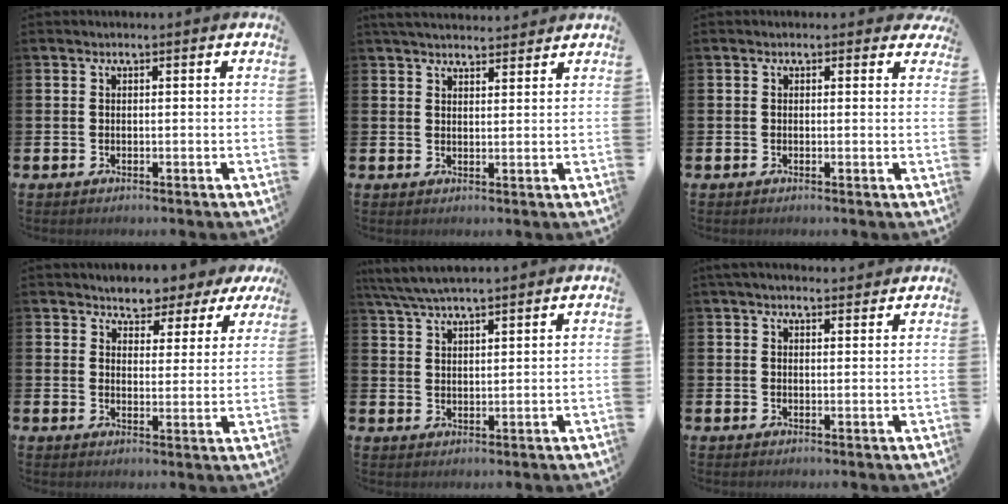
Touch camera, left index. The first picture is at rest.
{"total": 3.5, "force": [3.4, 0.6, 0.5], "torque": [-0.010, -0.015, 0.062]}
{"total": 0.7, "force": [0.3, 0.6, 0.3], "torque": [-0.003, 0.009, 0.002]}
{"total": 3.5, "force": [3.2, 1.3, -0.3], "torque": [-0.013, -0.025, 0.050]}
{"total": 5.5, "force": [5.1, 0.5, 1.9], "torque": [-0.058, -0.015, 0.096]}
{"total": 2.7, "force": [2.6, 0.5, 0.5], "torque": [-0.014, -0.008, 0.047]}